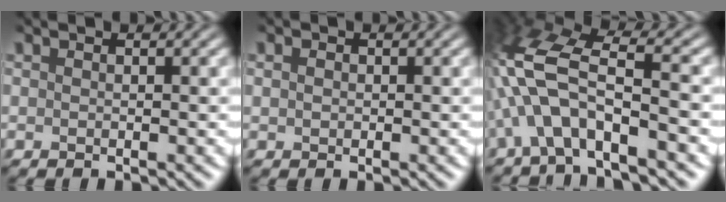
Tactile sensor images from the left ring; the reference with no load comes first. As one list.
[{"total": 0.6, "force": [0.0, 0.5, 0.3], "torque": [-0.005, 0.001, -0.004]}, {"total": 9.4, "force": [-2.9, 3.4, 8.2], "torque": [-0.174, 0.023, -0.069]}]